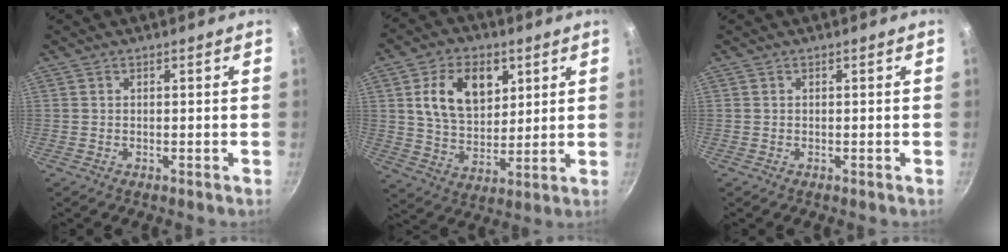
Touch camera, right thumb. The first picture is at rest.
{"total": 13.9, "force": [4.8, 9.2, 9.2], "torque": [-0.128, -0.017, 0.082]}
{"total": 0.0}